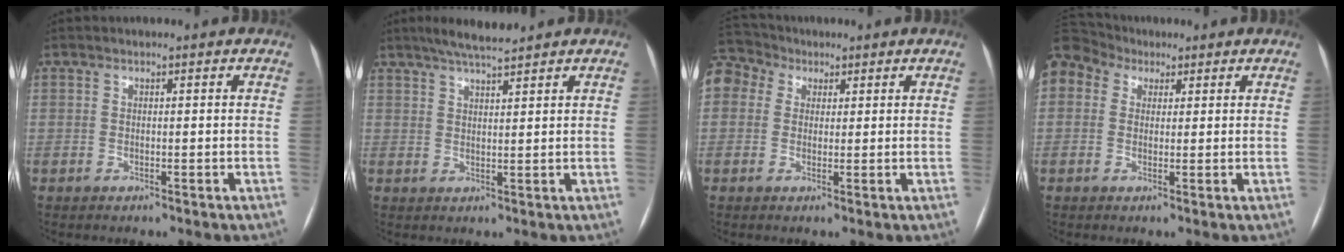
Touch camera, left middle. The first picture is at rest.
{"total": 5.4, "force": [4.6, 0.0, 2.8], "torque": [-0.052, 0.013, 0.083]}
{"total": 9.6, "force": [4.5, 7.6, 3.7], "torque": [-0.104, 0.053, 0.086]}
{"total": 10.4, "force": [5.8, 7.7, 3.9], "torque": [-0.107, 0.064, 0.110]}